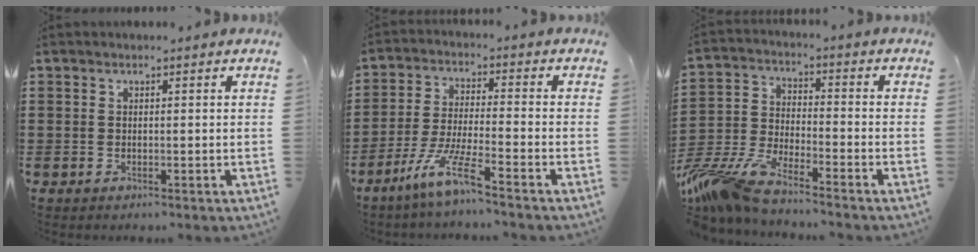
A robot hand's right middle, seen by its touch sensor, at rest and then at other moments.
{"total": 7.5, "force": [-5.2, 0.5, 5.3], "torque": [-0.116, -0.010, -0.102]}
{"total": 8.8, "force": [-8.0, 0.5, 3.6], "torque": [-0.102, -0.009, -0.168]}